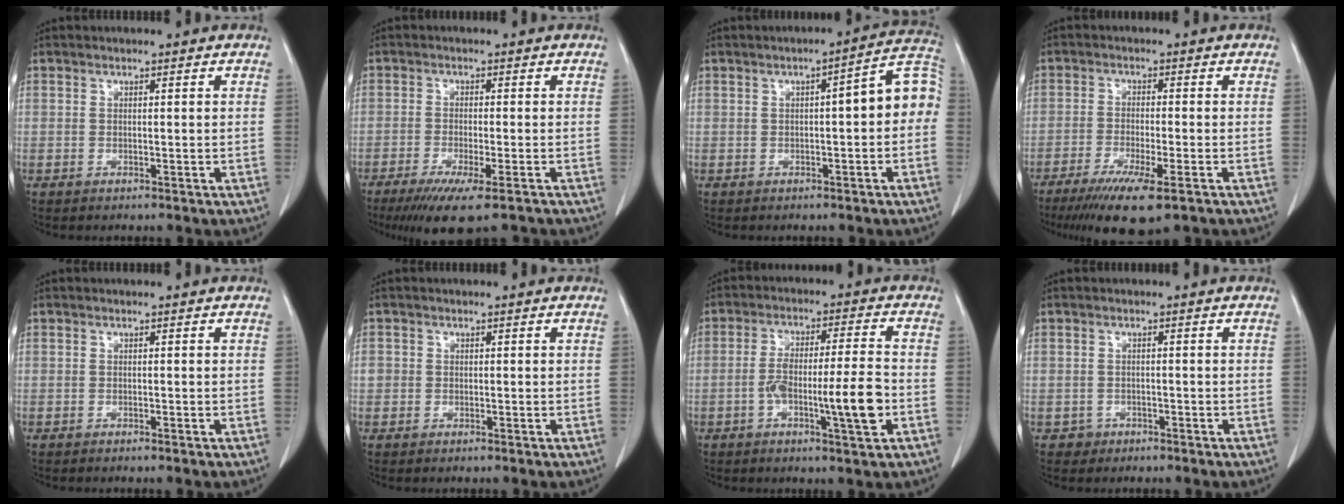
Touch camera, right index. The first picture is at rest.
{"total": 10.2, "force": [-7.7, 1.1, 6.6], "torque": [-0.089, -0.020, -0.118]}
{"total": 8.0, "force": [0.2, 1.6, 7.8], "torque": [-0.093, 0.037, -0.004]}
{"total": 9.8, "force": [-6.3, 1.1, 7.4], "torque": [-0.120, -0.024, -0.097]}
{"total": 0.0}
{"total": 1.6, "force": [0.0, 1.5, 0.4], "torque": [-0.001, 0.007, 0.000]}
{"total": 9.9, "force": [-2.9, 0.7, 9.5], "torque": [-0.164, 0.007, -0.048]}
{"total": 1.8, "force": [-0.9, 1.6, -0.2], "torque": [0.011, 0.011, -0.017]}